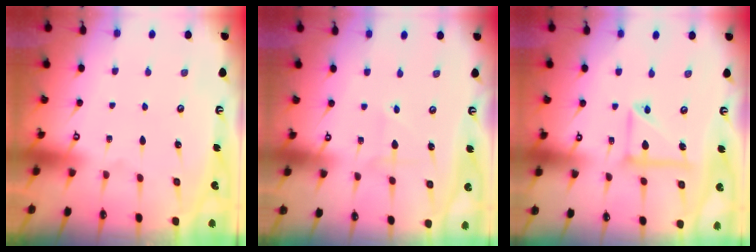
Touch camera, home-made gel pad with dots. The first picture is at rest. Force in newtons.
{"total": 3.8, "press": 3.8, "slide": 0.6}
{"total": 9.8, "press": 9.7, "slide": 1.5}